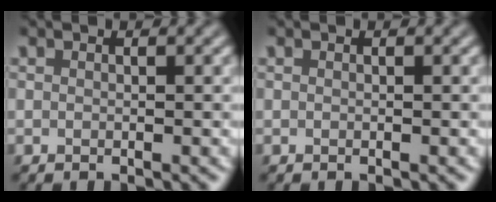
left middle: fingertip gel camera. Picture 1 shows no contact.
{"total": 0.0}